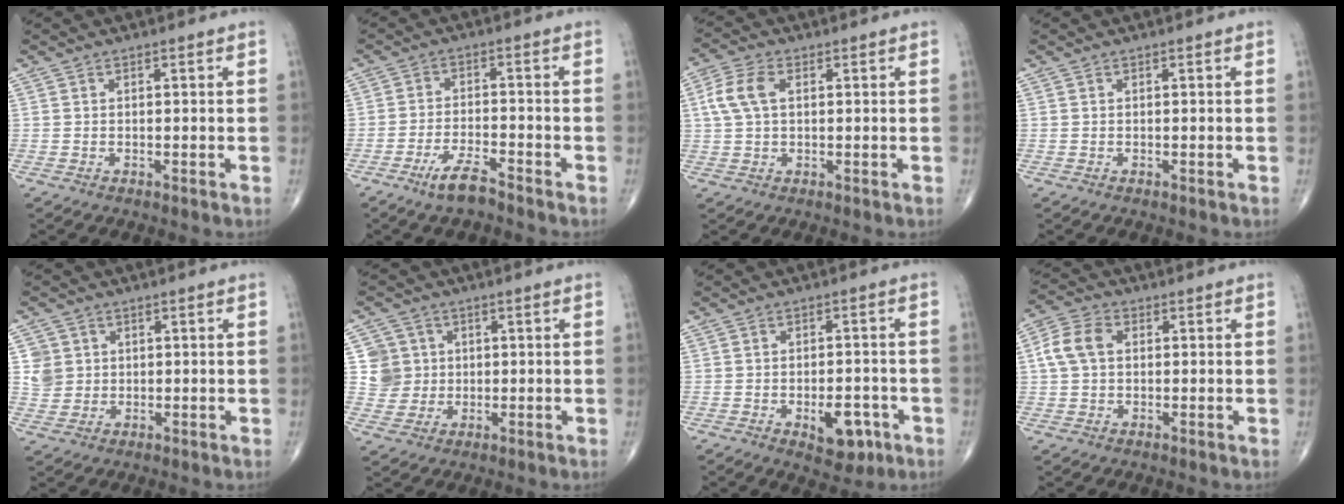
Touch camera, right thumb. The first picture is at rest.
{"total": 5.5, "force": [-4.2, 1.1, 3.3], "torque": [-0.067, 0.016, -0.081]}
{"total": 6.3, "force": [1.4, 3.7, 5.0], "torque": [-0.119, 0.015, 0.025]}
{"total": 0.0}
{"total": 4.3, "force": [1.1, 4.1, 0.9], "torque": [0.004, -0.003, 0.023]}
{"total": 5.9, "force": [1.1, 5.8, 0.6], "torque": [0.021, 0.001, 0.019]}
{"total": 7.2, "force": [-2.9, 3.9, 5.3], "torque": [-0.051, 0.012, -0.032]}
{"total": 6.7, "force": [1.0, 4.7, 4.6], "torque": [-0.096, 0.019, 0.015]}